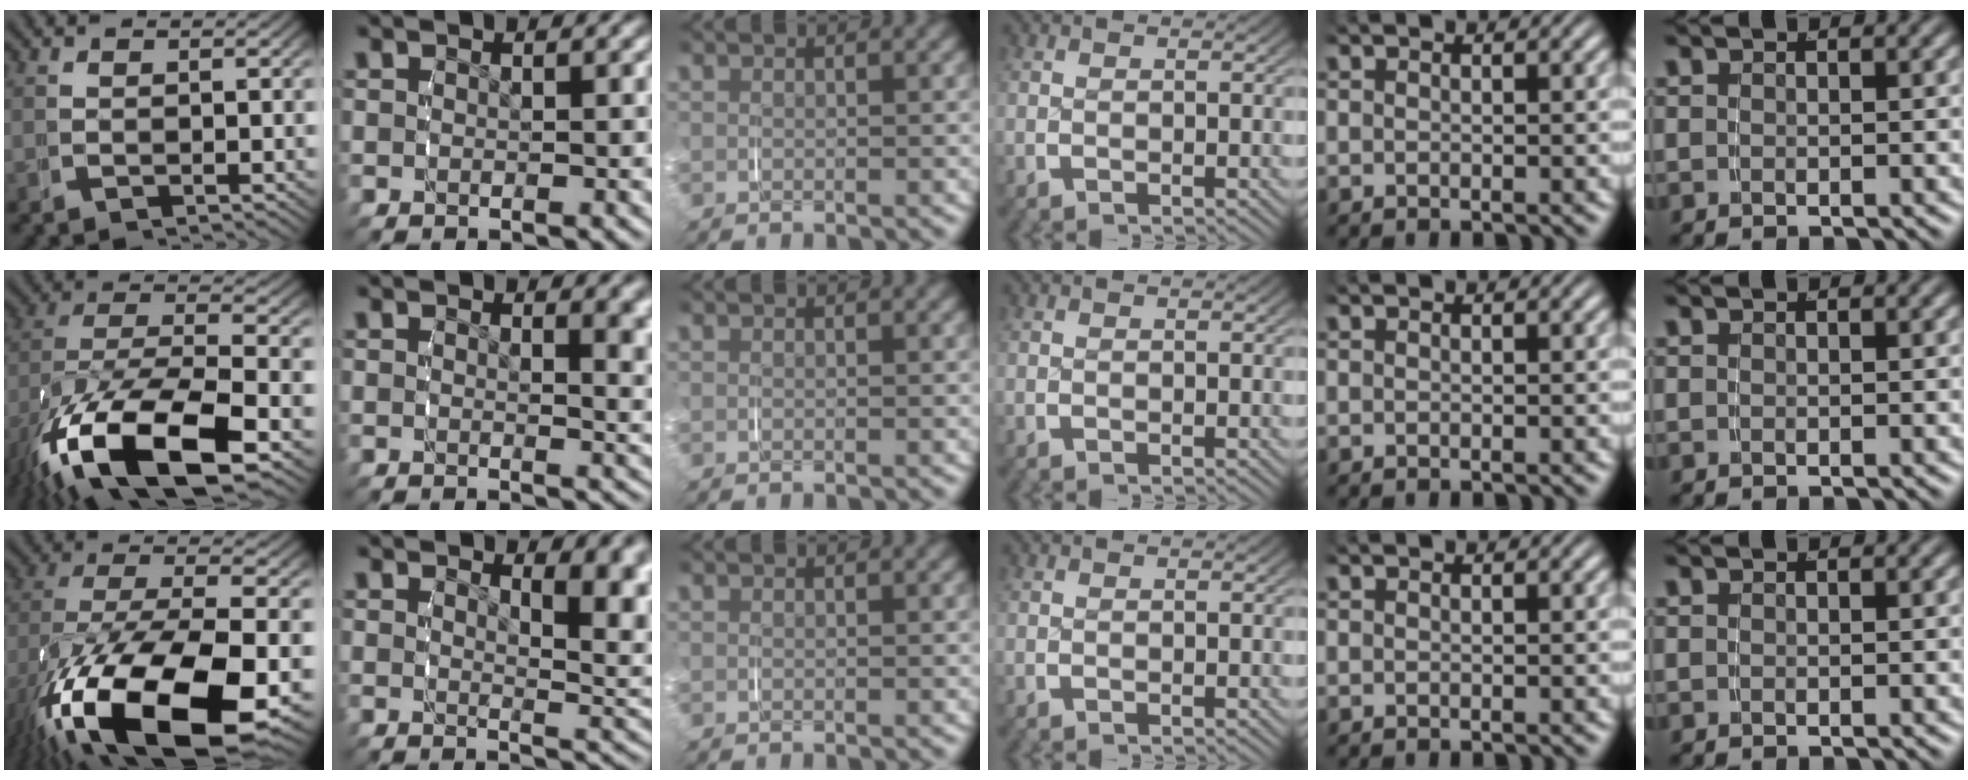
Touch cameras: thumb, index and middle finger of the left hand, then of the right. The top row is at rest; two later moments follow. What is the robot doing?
{"motion": "grasp_and_lifting", "object": "plastic wrap"}